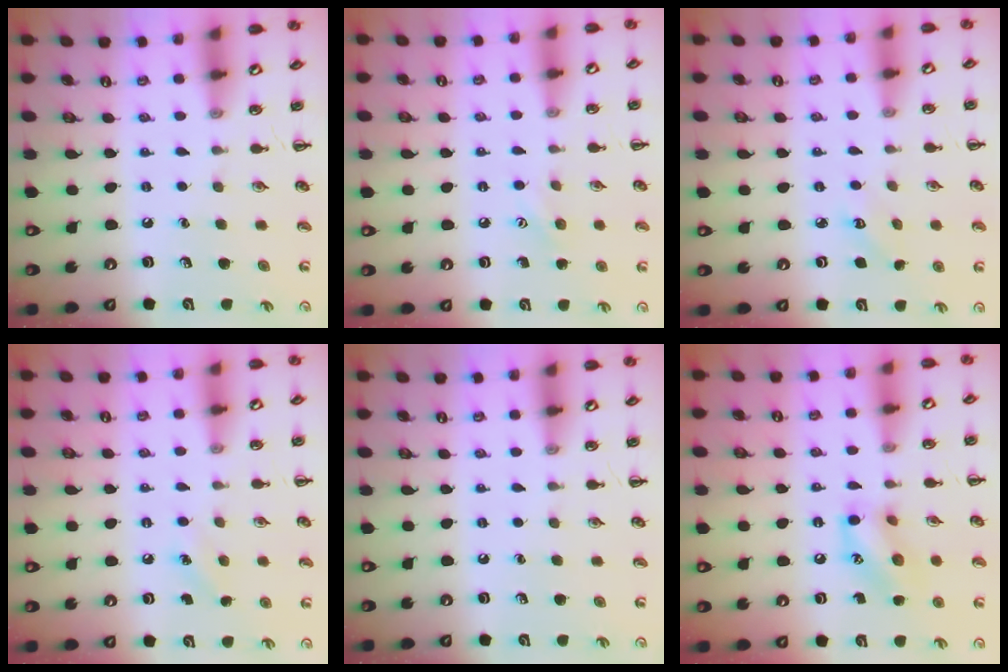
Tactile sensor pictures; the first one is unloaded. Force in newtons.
{"total": 6.2, "press": 6.1, "slide": 1.2}
{"total": 2.1, "press": 2.0, "slide": 0.6}
{"total": 6.4, "press": 6.1, "slide": 1.8}
{"total": 0.0}
{"total": 11.4, "press": 11.3, "slide": 0.5}